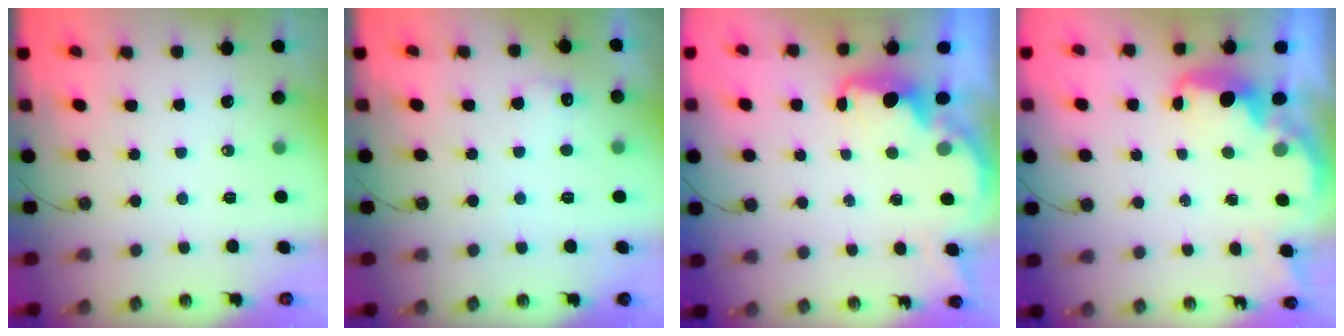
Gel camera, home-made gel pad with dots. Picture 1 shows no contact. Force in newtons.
{"total": 6.4, "press": 6.3, "slide": 1.2}
{"total": 2.3, "press": 2.1, "slide": 0.9}
{"total": 3.0, "press": 2.9, "slide": 0.6}